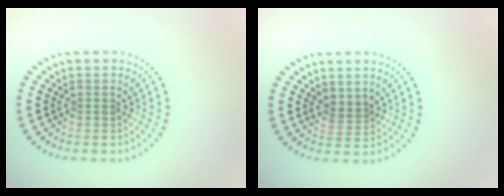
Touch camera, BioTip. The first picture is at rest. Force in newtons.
{"total": 1.3, "press": 1.0, "slide": 0.8}